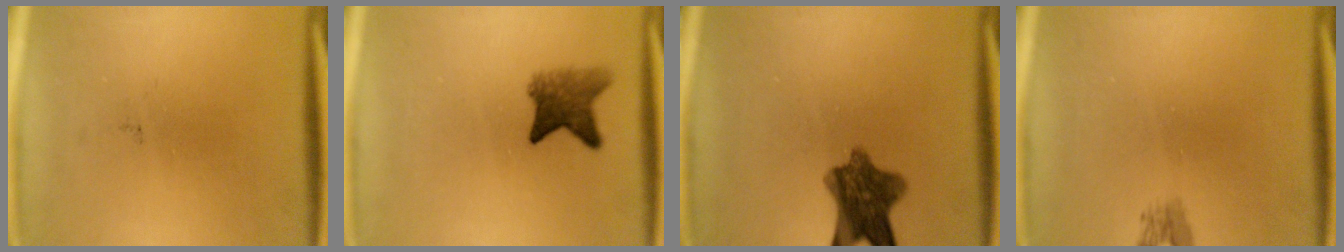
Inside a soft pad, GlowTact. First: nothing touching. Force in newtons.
{"total": 4.5}
{"total": 8.6}
{"total": 1.3}